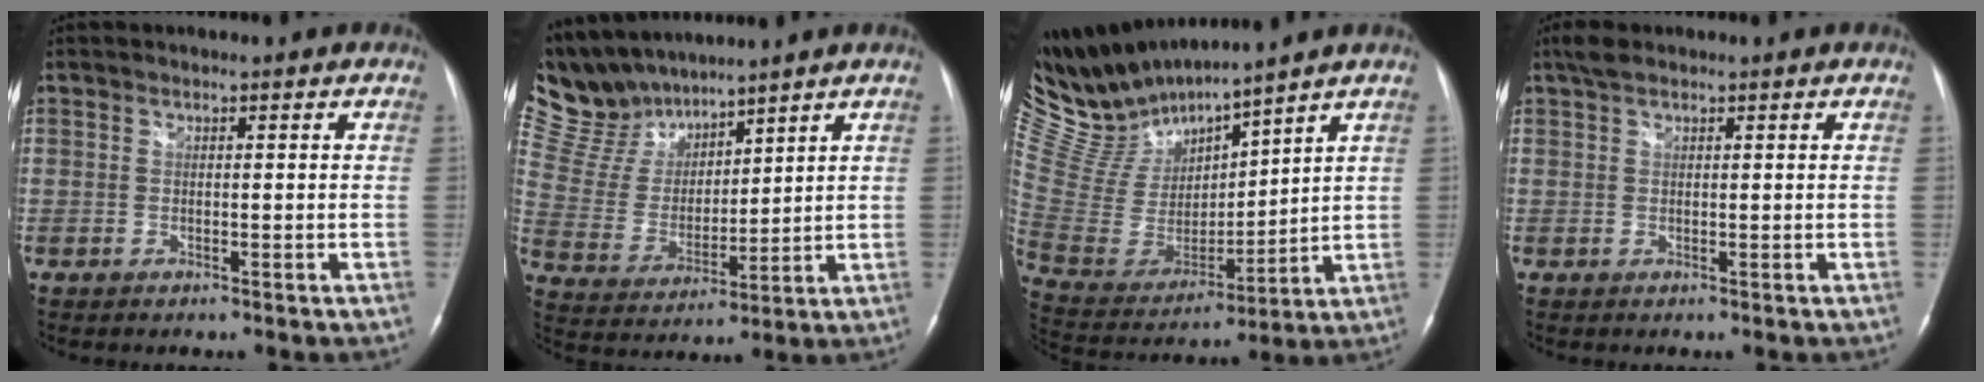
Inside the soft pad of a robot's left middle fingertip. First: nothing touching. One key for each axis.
{"total": 10.9, "fx": 10.2, "fy": 3.3, "fz": 2.3, "tx": -0.072, "ty": 0.021, "tz": 0.215}
{"total": 14.8, "fx": 14.1, "fy": 1.2, "fz": 4.4, "tx": -0.112, "ty": 0.001, "tz": 0.298}
{"total": 1.9, "fx": 1.4, "fy": 0.8, "fz": 1.0, "tx": -0.022, "ty": 0.017, "tz": 0.027}